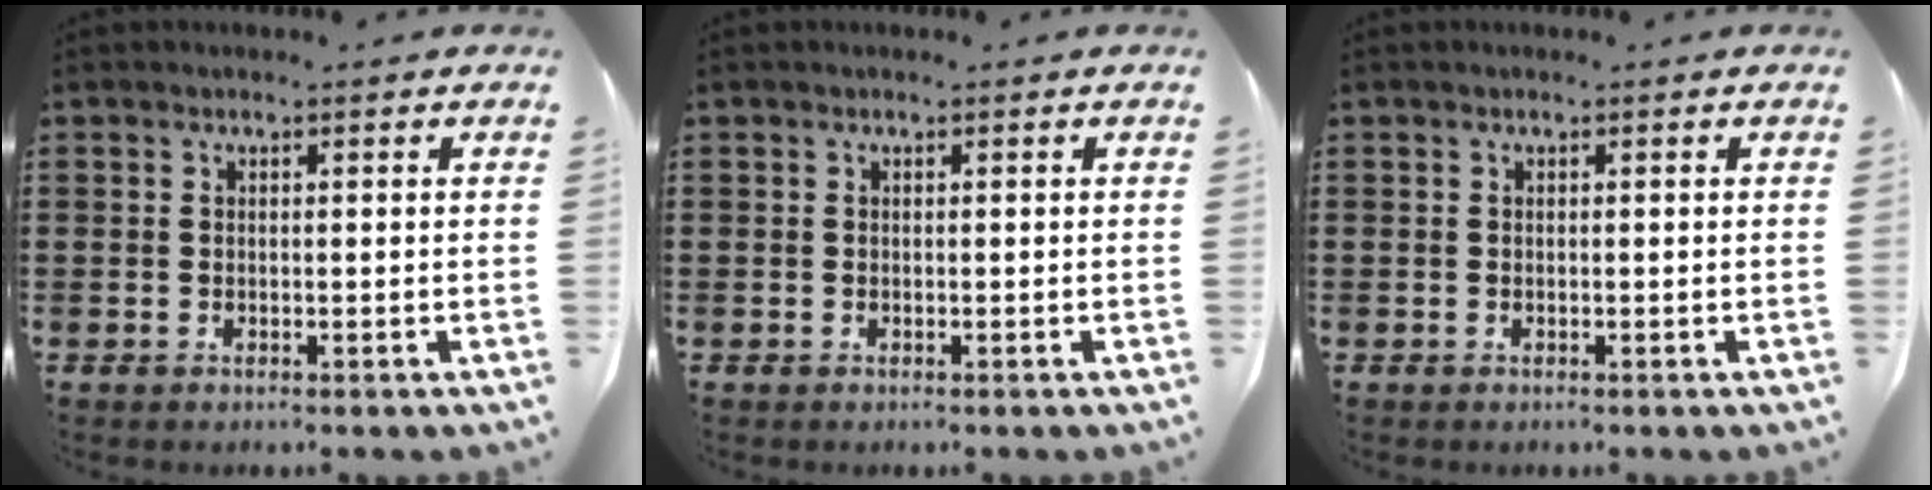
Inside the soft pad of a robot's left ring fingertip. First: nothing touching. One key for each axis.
{"total": 0.0}
{"total": 0.0}